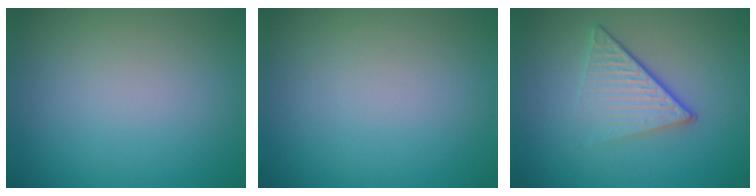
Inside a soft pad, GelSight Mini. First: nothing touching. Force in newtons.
{"total": 0.0}
{"total": 4.8, "press": 3.0, "slide": 3.7}